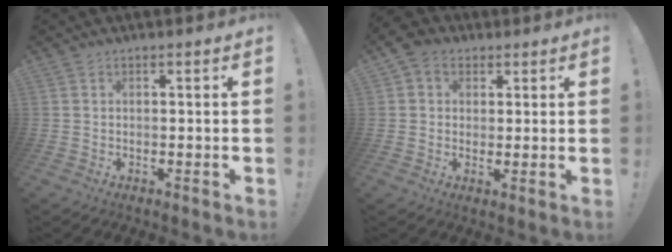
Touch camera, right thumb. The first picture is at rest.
{"total": 5.9, "force": [2.2, 4.9, 2.5], "torque": [-0.046, 0.002, 0.046]}